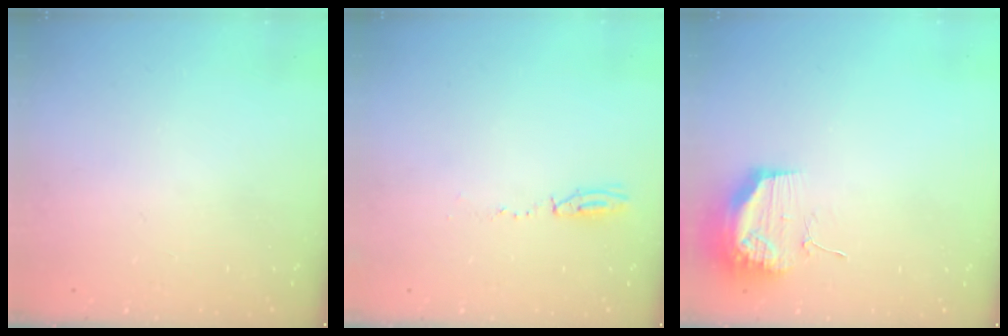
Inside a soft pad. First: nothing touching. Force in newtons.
{"total": 3.9, "press": 3.8, "slide": 0.9}
{"total": 17.9, "press": 13.8, "slide": 11.4}